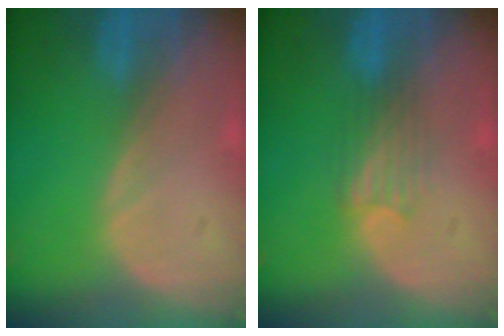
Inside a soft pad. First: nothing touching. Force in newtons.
{"total": 3.2, "press": 2.9, "slide": 1.4}